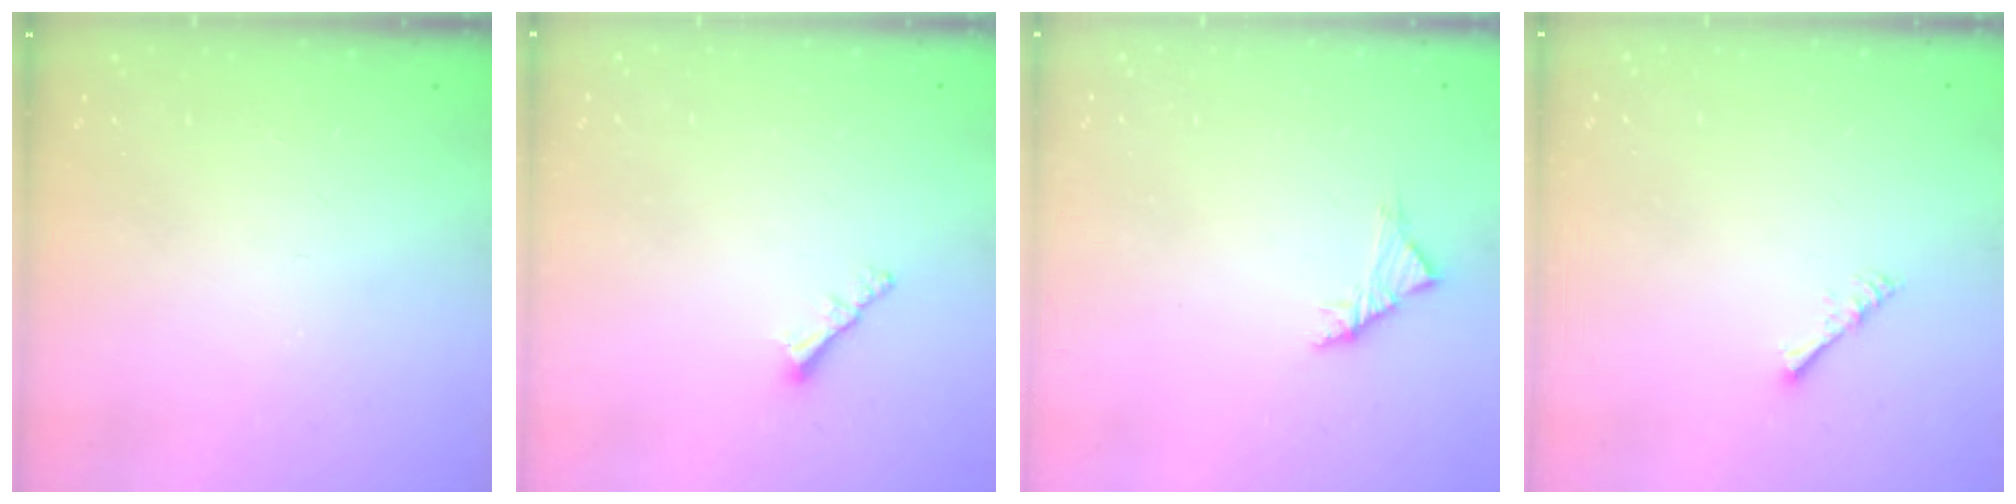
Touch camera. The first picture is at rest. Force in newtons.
{"total": 2.1, "press": 2.0, "slide": 0.5}
{"total": 2.8, "press": 2.6, "slide": 0.8}
{"total": 2.0, "press": 1.9, "slide": 0.4}